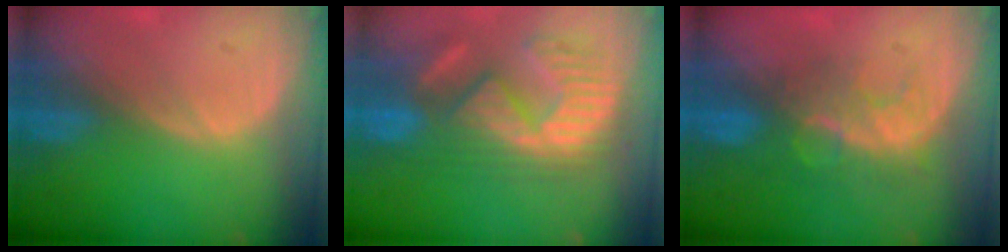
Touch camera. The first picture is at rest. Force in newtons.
{"total": 11.3, "press": 10.9, "slide": 3.2}
{"total": 8.1, "press": 7.1, "slide": 3.8}